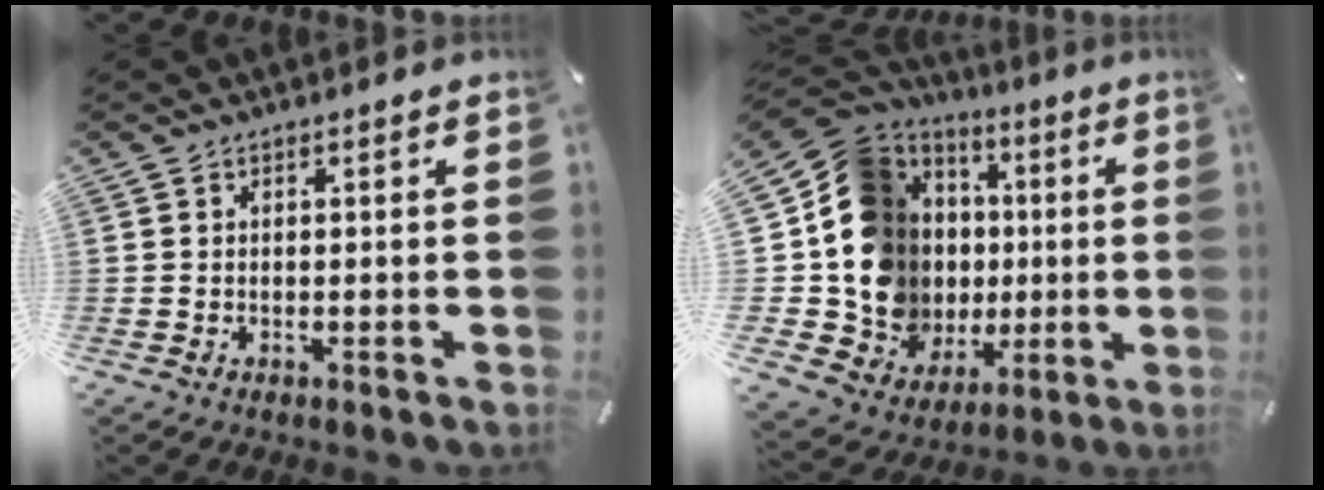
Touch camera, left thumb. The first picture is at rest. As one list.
[{"total": 18.6, "force": [0.6, 15.9, 9.6], "torque": [-0.205, -0.040, 0.036]}]